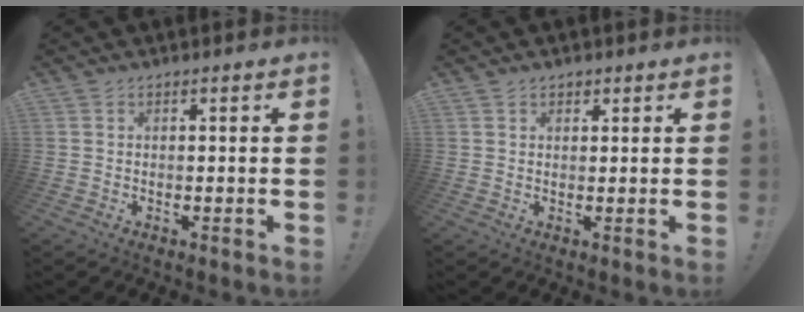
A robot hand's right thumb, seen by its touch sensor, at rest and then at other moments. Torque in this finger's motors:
{"motor_torque": [-0.28, -0.16, 0.11, -0.18, 0.05]}